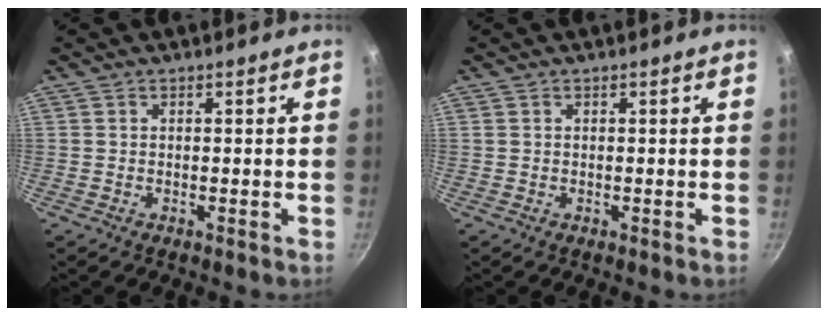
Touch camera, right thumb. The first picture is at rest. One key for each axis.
{"total": 0.0}